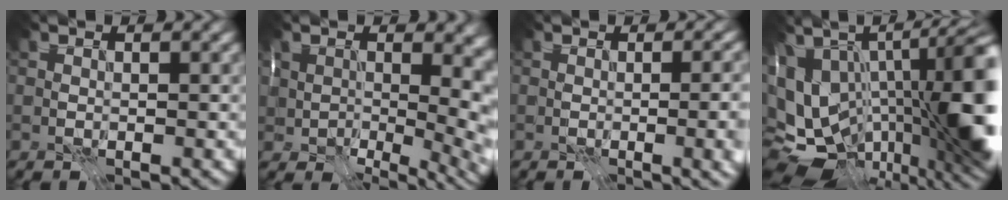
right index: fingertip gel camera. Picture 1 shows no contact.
{"total": 11.7, "force": [1.6, 7.2, 9.1], "torque": [-0.117, -0.025, 0.037]}
{"total": 6.5, "force": [-0.6, 2.7, 5.8], "torque": [-0.042, 0.000, 0.003]}
{"total": 19.3, "force": [-0.6, 10.6, 16.1], "torque": [-0.251, -0.016, 0.010]}